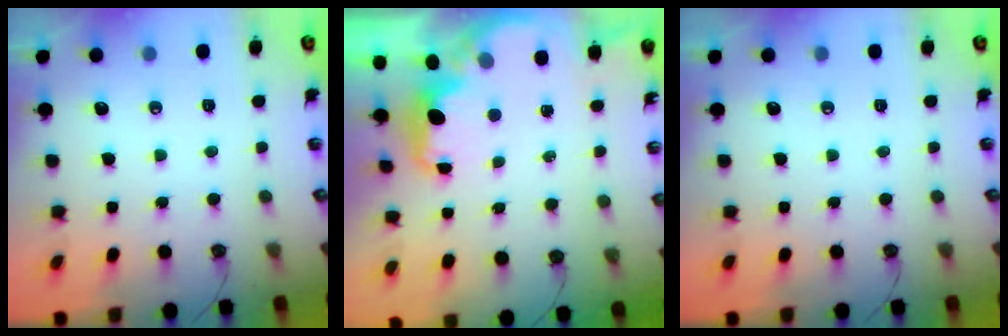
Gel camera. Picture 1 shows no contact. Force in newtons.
{"total": 2.2, "press": 2.0, "slide": 0.8}
{"total": 0.0}